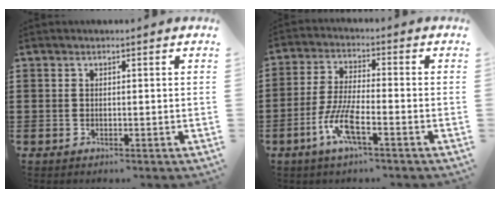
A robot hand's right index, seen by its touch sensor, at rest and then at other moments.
{"total": 7.4, "force": [-3.6, 1.5, 6.3], "torque": [-0.149, -0.014, -0.072]}